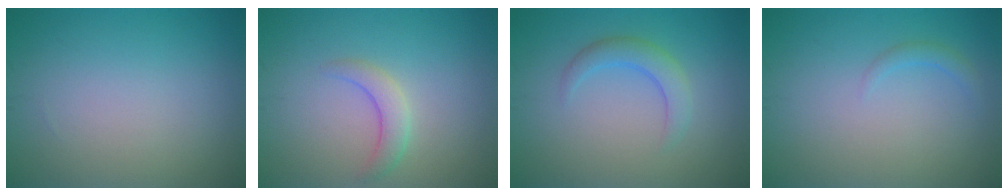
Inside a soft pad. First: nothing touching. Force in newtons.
{"total": 2.2, "press": 2.2, "slide": 0.2}
{"total": 2.4, "press": 2.4, "slide": 0.0}
{"total": 1.0, "press": 1.0, "slide": 0.1}